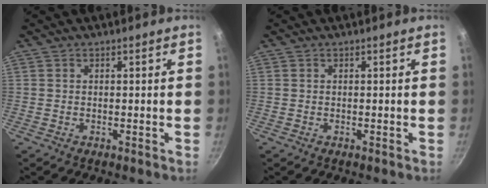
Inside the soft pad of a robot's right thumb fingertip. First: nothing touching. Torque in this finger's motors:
{"motor_torque": [-0.29, 0.05, -0.13, 0.00, 0.00]}